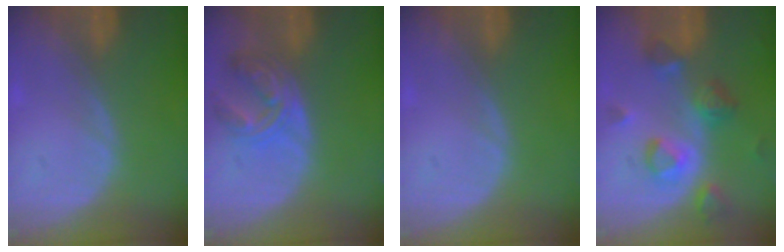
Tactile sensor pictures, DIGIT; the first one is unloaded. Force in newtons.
{"total": 6.1, "press": 6.0, "slide": 0.7}
{"total": 0.0}
{"total": 7.7, "press": 7.5, "slide": 1.8}